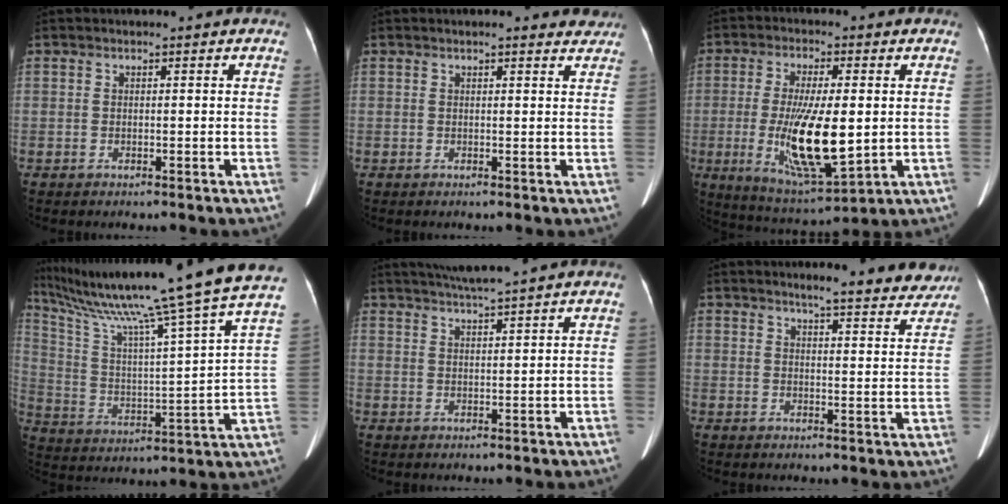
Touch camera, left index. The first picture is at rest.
{"total": 6.2, "force": [5.6, 1.4, 2.1], "torque": [-0.016, 0.003, 0.050]}
{"total": 13.6, "force": [-1.3, 3.3, 13.1], "torque": [-0.250, -0.024, -0.012]}
{"total": 29.4, "force": [23.4, -1.3, 17.8], "torque": [-0.315, -0.035, 0.342]}
{"total": 5.6, "force": [4.9, -1.5, 2.4], "torque": [-0.040, 0.009, 0.083]}
{"total": 11.5, "force": [10.4, 1.6, 4.6], "torque": [-0.044, -0.013, 0.111]}